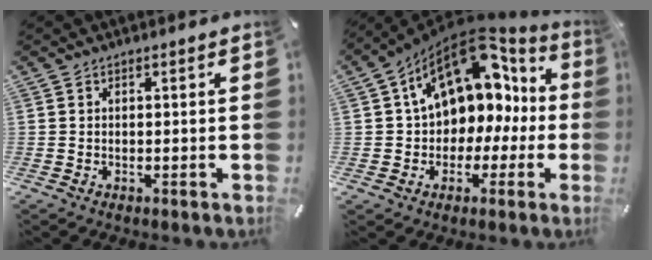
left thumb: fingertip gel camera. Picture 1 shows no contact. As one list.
[{"total": 16.6, "force": [6.8, 11.3, 10.1], "torque": [-0.161, -0.049, 0.114]}]